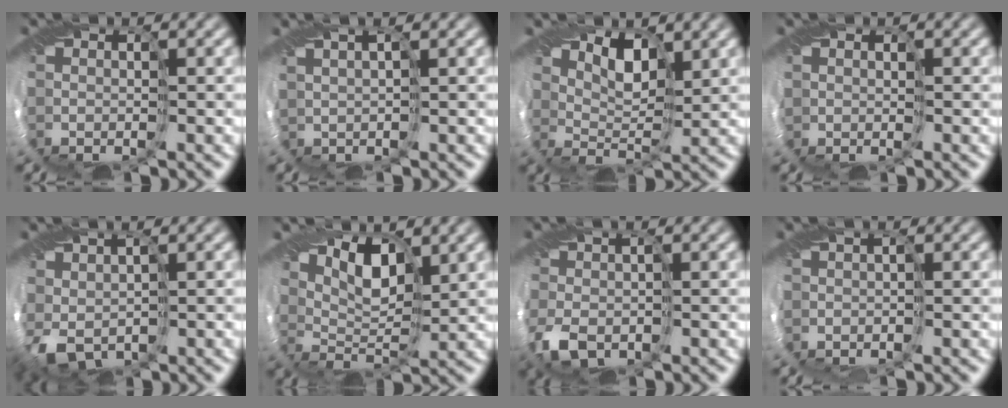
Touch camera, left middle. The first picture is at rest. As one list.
[{"total": 2.7, "force": [1.7, 1.2, 1.8], "torque": [-0.040, 0.013, 0.027]}, {"total": 4.4, "force": [2.9, 2.4, 2.4], "torque": [-0.046, -0.001, 0.045]}, {"total": 0.8, "force": [0.3, 0.7, 0.1], "torque": [-0.001, -0.001, 0.008]}, {"total": 3.8, "force": [0.2, 2.6, 2.7], "torque": [-0.061, 0.005, 0.010]}, {"total": 5.6, "force": [3.1, 2.8, 3.7], "torque": [-0.069, 0.009, 0.049]}, {"total": 4.3, "force": [-1.7, 2.8, 2.7], "torque": [-0.067, -0.006, -0.036]}, {"total": 1.4, "force": [0.0, 1.1, 0.9], "torque": [-0.008, 0.007, 0.008]}]